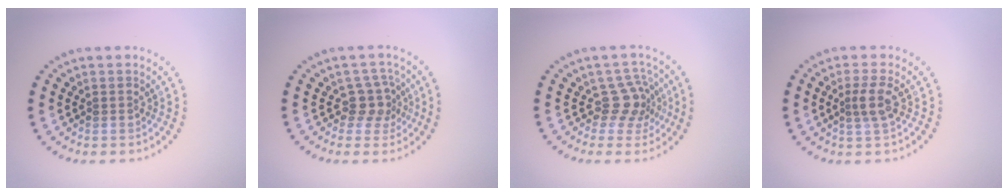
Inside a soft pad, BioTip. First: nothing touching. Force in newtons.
{"total": 2.4, "press": 1.9, "slide": 1.5}
{"total": 2.9, "press": 2.1, "slide": 2.0}
{"total": 2.1, "press": 1.7, "slide": 1.2}